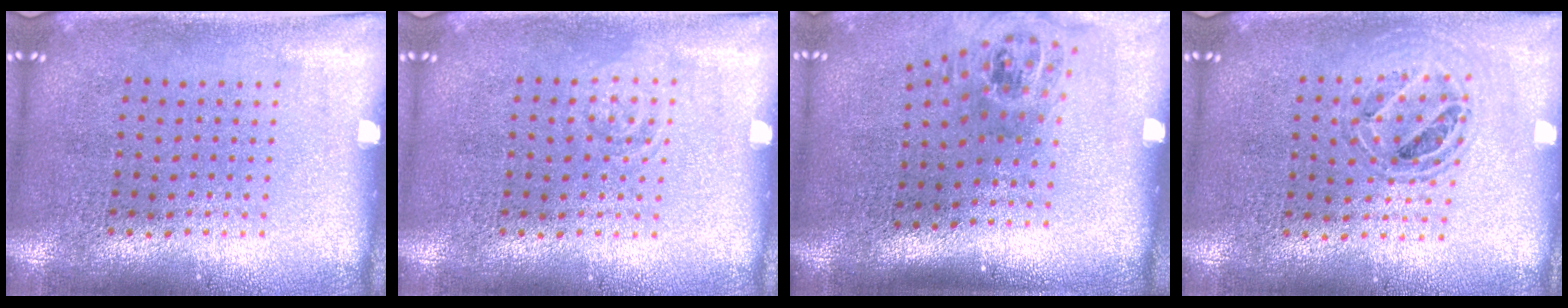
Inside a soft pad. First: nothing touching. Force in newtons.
{"total": 1.0, "press": 1.0, "slide": 0.2}
{"total": 1.6, "press": 1.2, "slide": 1.1}
{"total": 0.7, "press": 0.7, "slide": 0.1}